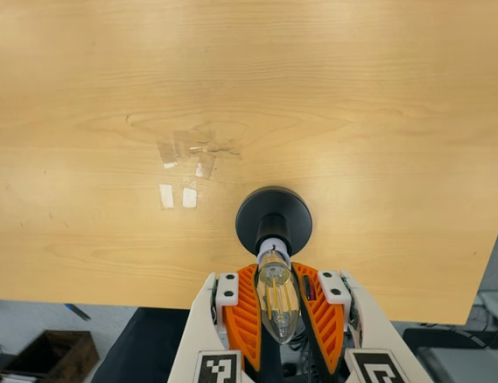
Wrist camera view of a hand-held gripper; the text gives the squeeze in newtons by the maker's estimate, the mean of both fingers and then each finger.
{"total": 21.4, "left": 20.4, "right": 22.3}